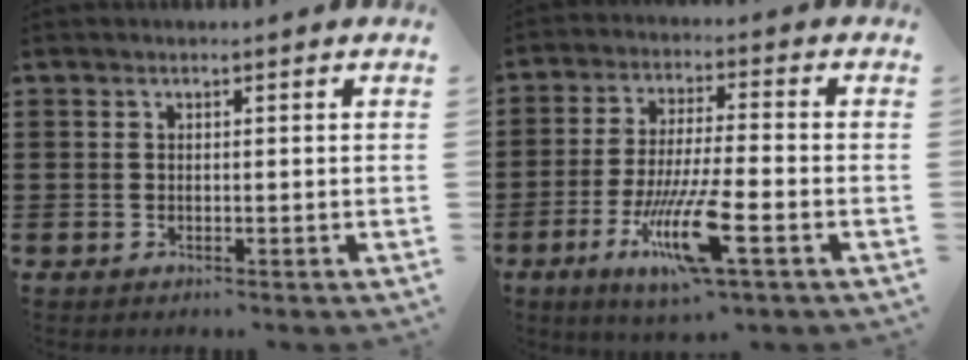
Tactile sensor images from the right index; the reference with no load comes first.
{"total": 12.1, "force": [-5.2, 2.2, 10.7], "torque": [-0.222, -0.010, -0.098]}